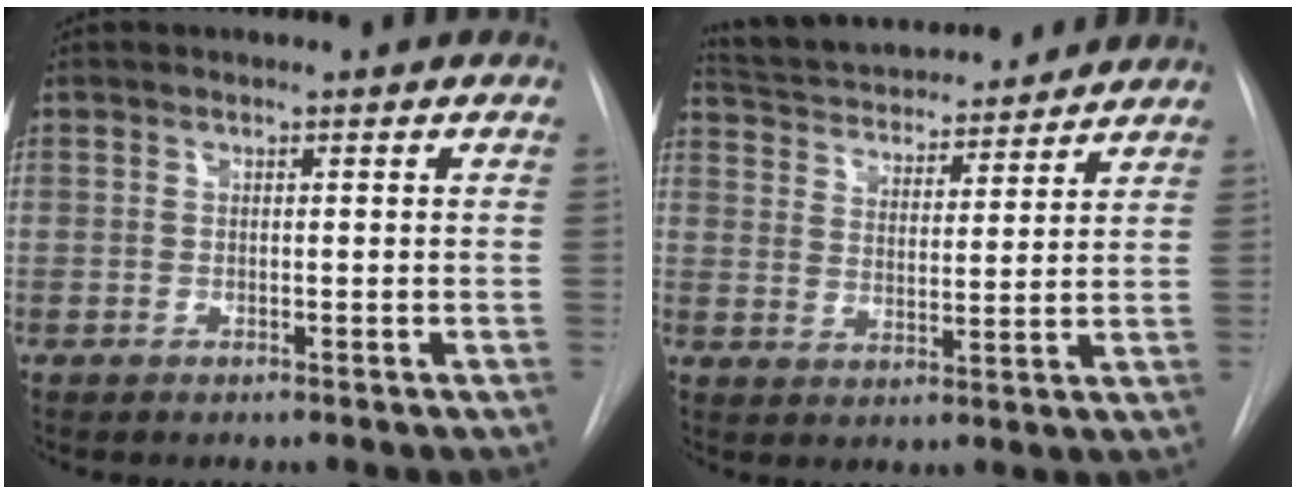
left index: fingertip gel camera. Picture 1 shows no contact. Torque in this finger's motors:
{"motor_torque": [-0.14, -0.79, 0.18, 0.04]}